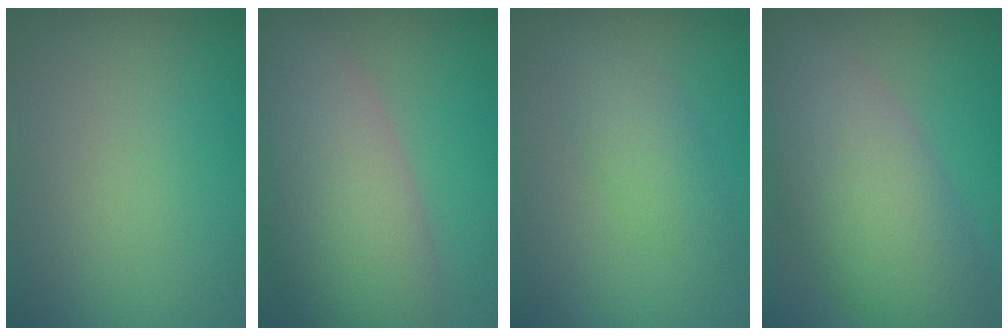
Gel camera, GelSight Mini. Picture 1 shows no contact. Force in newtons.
{"total": 9.9, "press": 9.9, "slide": 1.0}
{"total": 2.4, "press": 2.4, "slide": 0.1}
{"total": 8.6, "press": 8.6, "slide": 0.5}